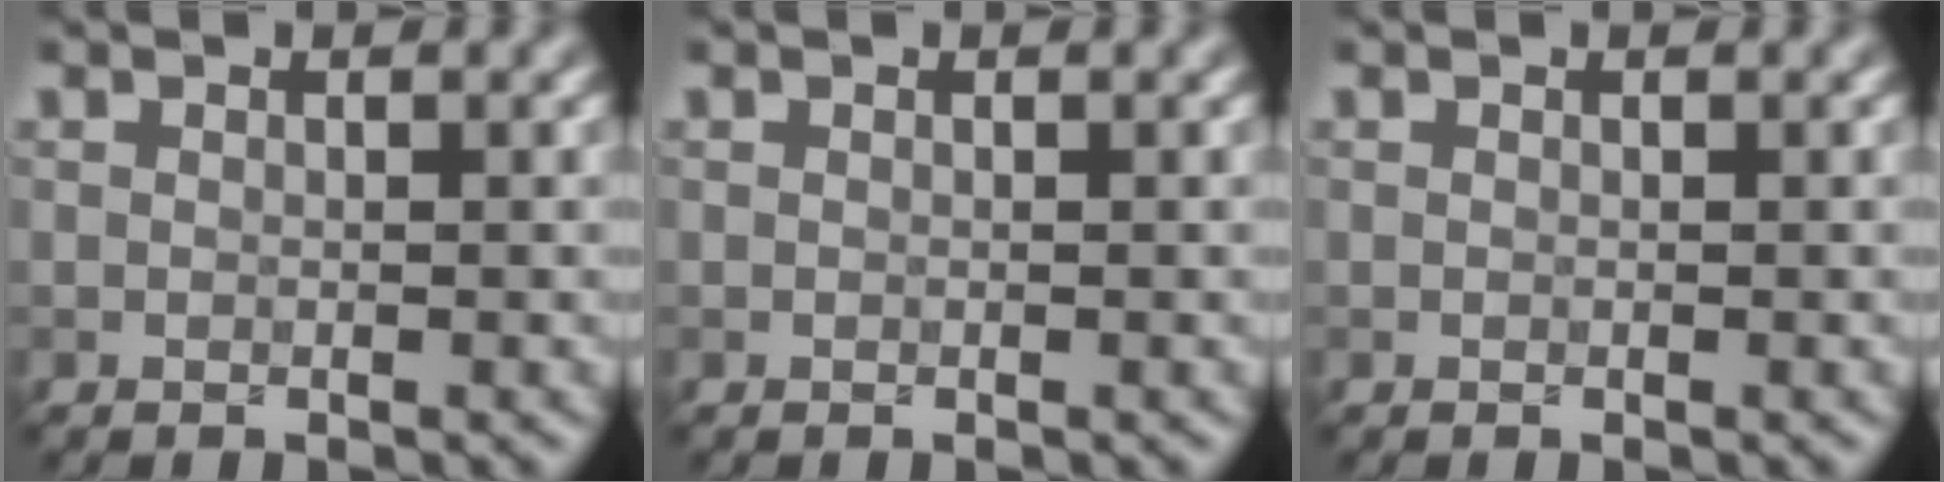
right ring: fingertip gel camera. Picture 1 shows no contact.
{"total": 0.0}
{"total": 0.0}